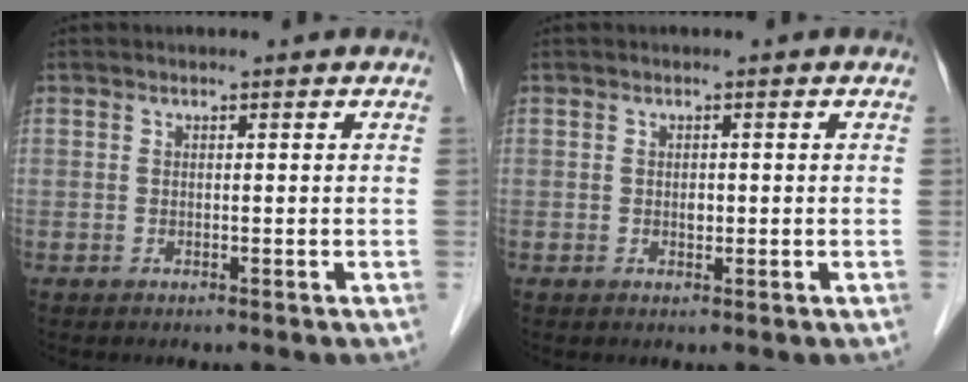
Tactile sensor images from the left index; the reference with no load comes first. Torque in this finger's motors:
{"motor_torque": [0.04, 0.01, 0.01, 0.00]}